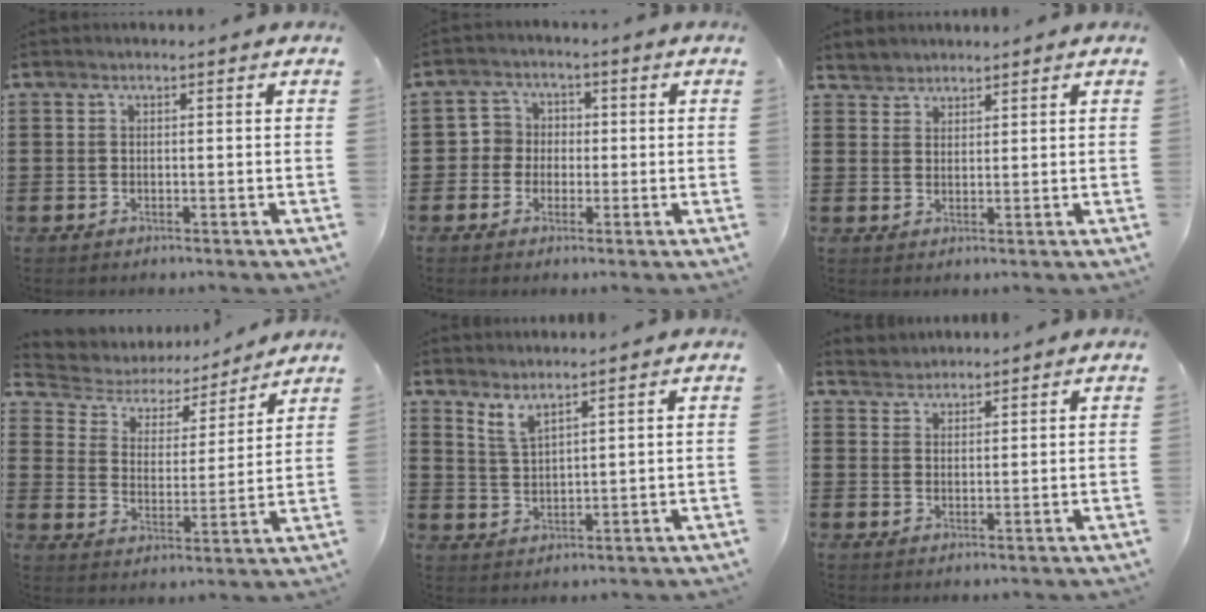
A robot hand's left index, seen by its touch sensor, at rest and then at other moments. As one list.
[{"total": 3.5, "force": [-1.1, 3.3, 0.6], "torque": [-0.028, 0.010, -0.027]}, {"total": 2.0, "force": [1.8, 0.7, -0.4], "torque": [0.002, 0.005, 0.037]}, {"total": 4.3, "force": [3.8, 1.8, 1.0], "torque": [-0.045, -0.025, 0.058]}, {"total": 3.3, "force": [2.8, 0.5, 1.7], "torque": [-0.039, -0.002, 0.051]}, {"total": 2.0, "force": [1.9, 0.4, -0.5], "torque": [0.003, 0.001, 0.038]}]